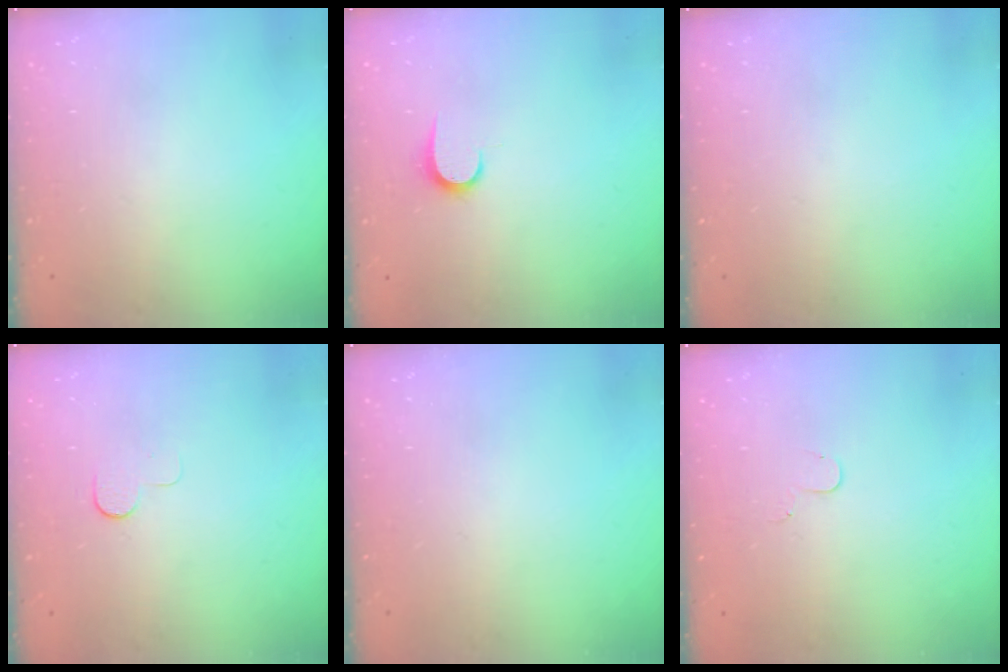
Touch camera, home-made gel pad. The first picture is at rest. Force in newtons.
{"total": 6.0, "press": 6.0, "slide": 0.6}
{"total": 0.0}
{"total": 4.1, "press": 4.1, "slide": 0.4}
{"total": 0.0}
{"total": 3.2, "press": 3.2, "slide": 0.3}